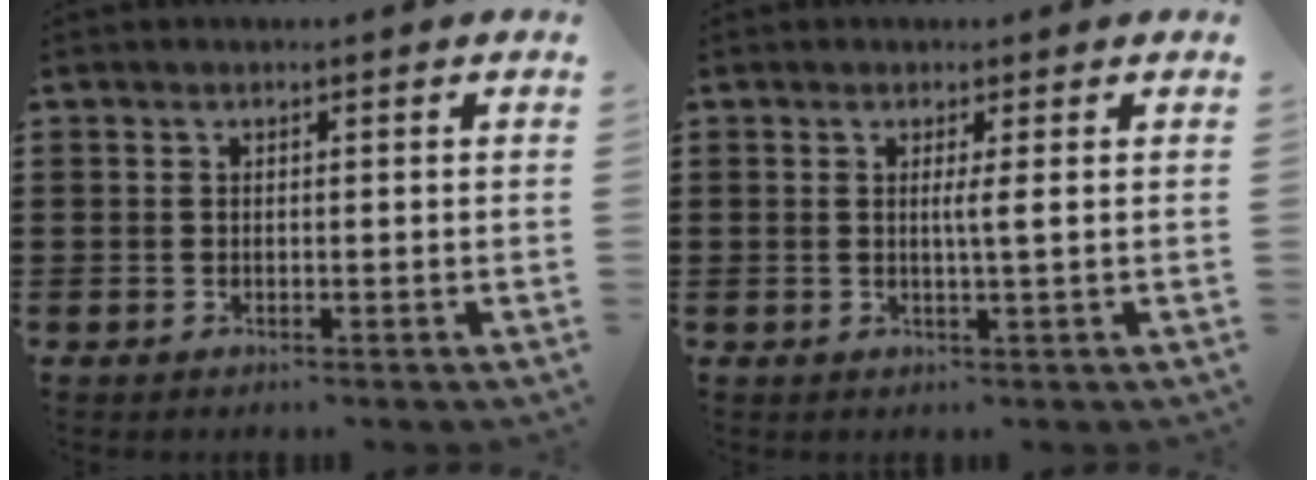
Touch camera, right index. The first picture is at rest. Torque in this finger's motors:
{"motor_torque": [0.33, 0.14, 0.05, 0.04]}